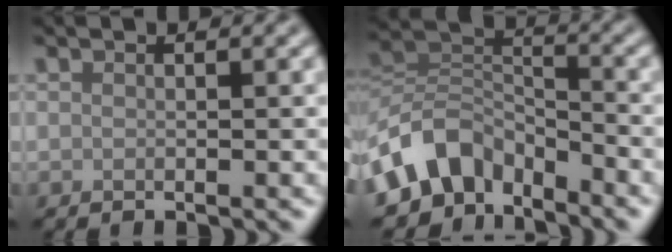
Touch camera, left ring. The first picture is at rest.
{"total": 6.7, "force": [-4.9, 3.9, 2.5], "torque": [-0.026, -0.003, -0.105]}